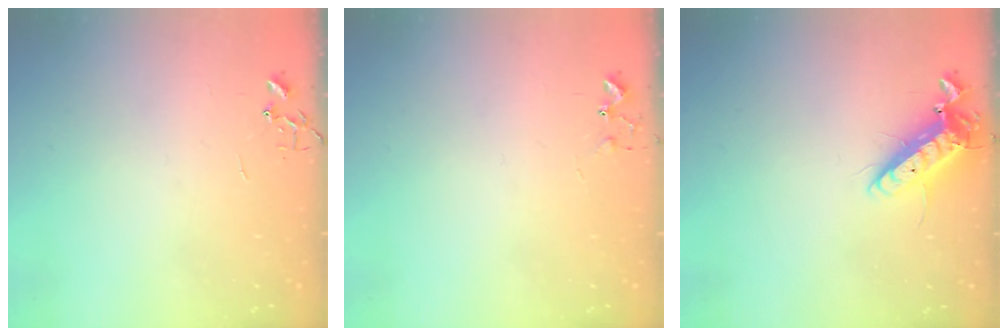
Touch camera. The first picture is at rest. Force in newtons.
{"total": 5.8, "press": 5.7, "slide": 0.7}
{"total": 13.1, "press": 12.9, "slide": 2.5}